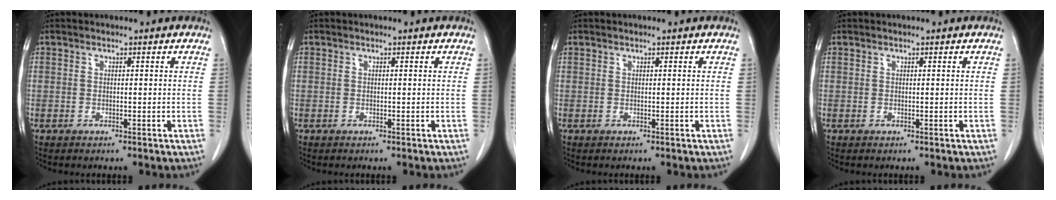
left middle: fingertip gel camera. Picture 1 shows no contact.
{"total": 0.0}
{"total": 0.0}
{"total": 0.0}